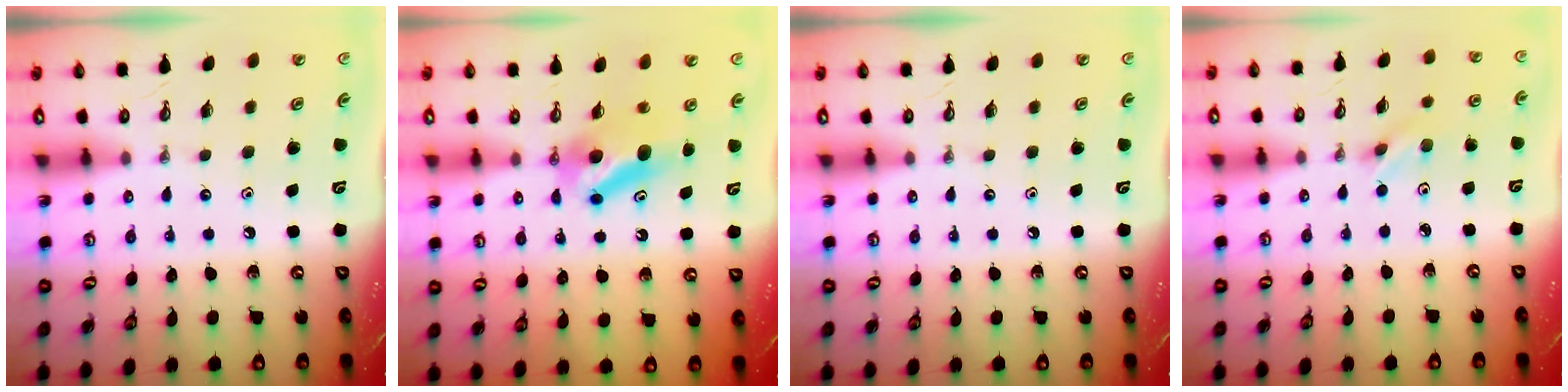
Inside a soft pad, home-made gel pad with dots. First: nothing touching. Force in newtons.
{"total": 7.7, "press": 6.1, "slide": 4.7}
{"total": 0.0}
{"total": 2.1, "press": 2.0, "slide": 0.6}